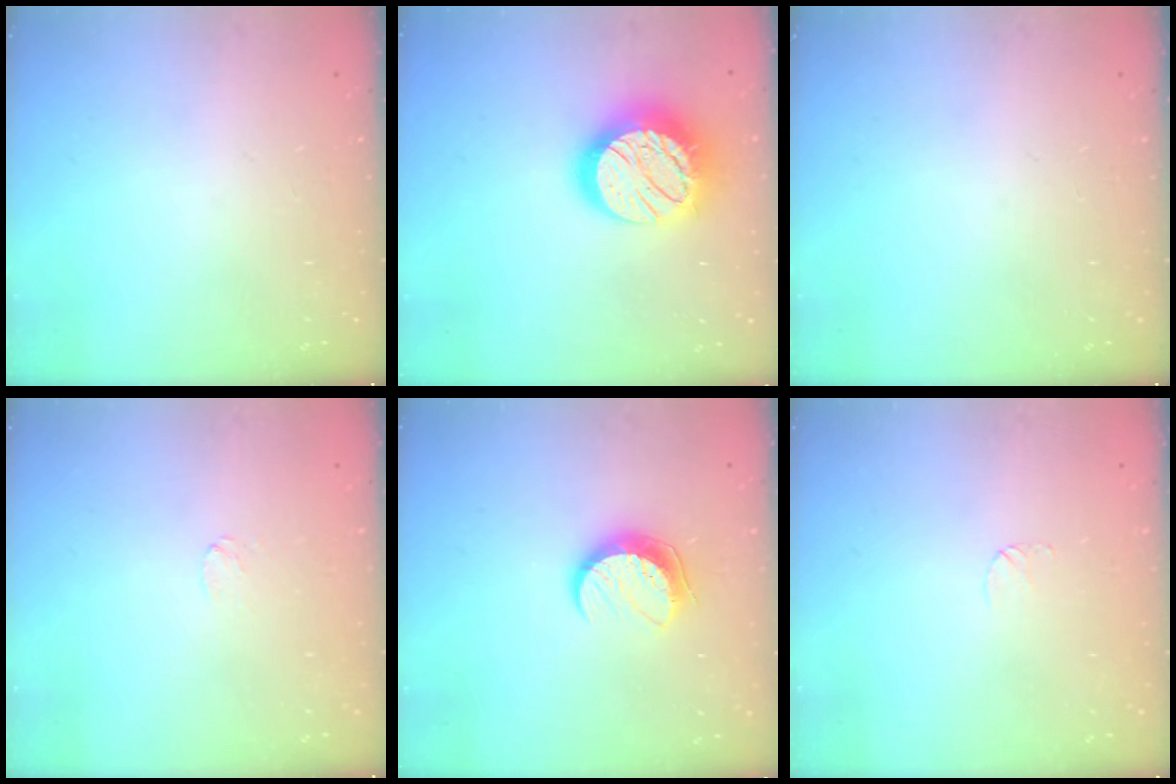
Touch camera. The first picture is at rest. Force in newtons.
{"total": 18.6, "press": 18.6, "slide": 1.2}
{"total": 0.0}
{"total": 2.9, "press": 2.9, "slide": 0.3}
{"total": 9.5, "press": 9.5, "slide": 0.8}
{"total": 4.1, "press": 4.1, "slide": 0.3}